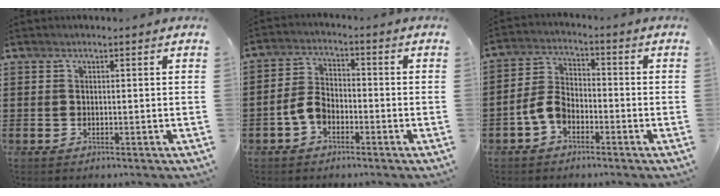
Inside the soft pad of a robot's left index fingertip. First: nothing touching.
{"total": 4.6, "force": [-2.2, 2.8, 2.9], "torque": [-0.081, 0.003, -0.049]}
{"total": 5.1, "force": [-2.6, 3.1, 3.1], "torque": [-0.085, 0.005, -0.057]}